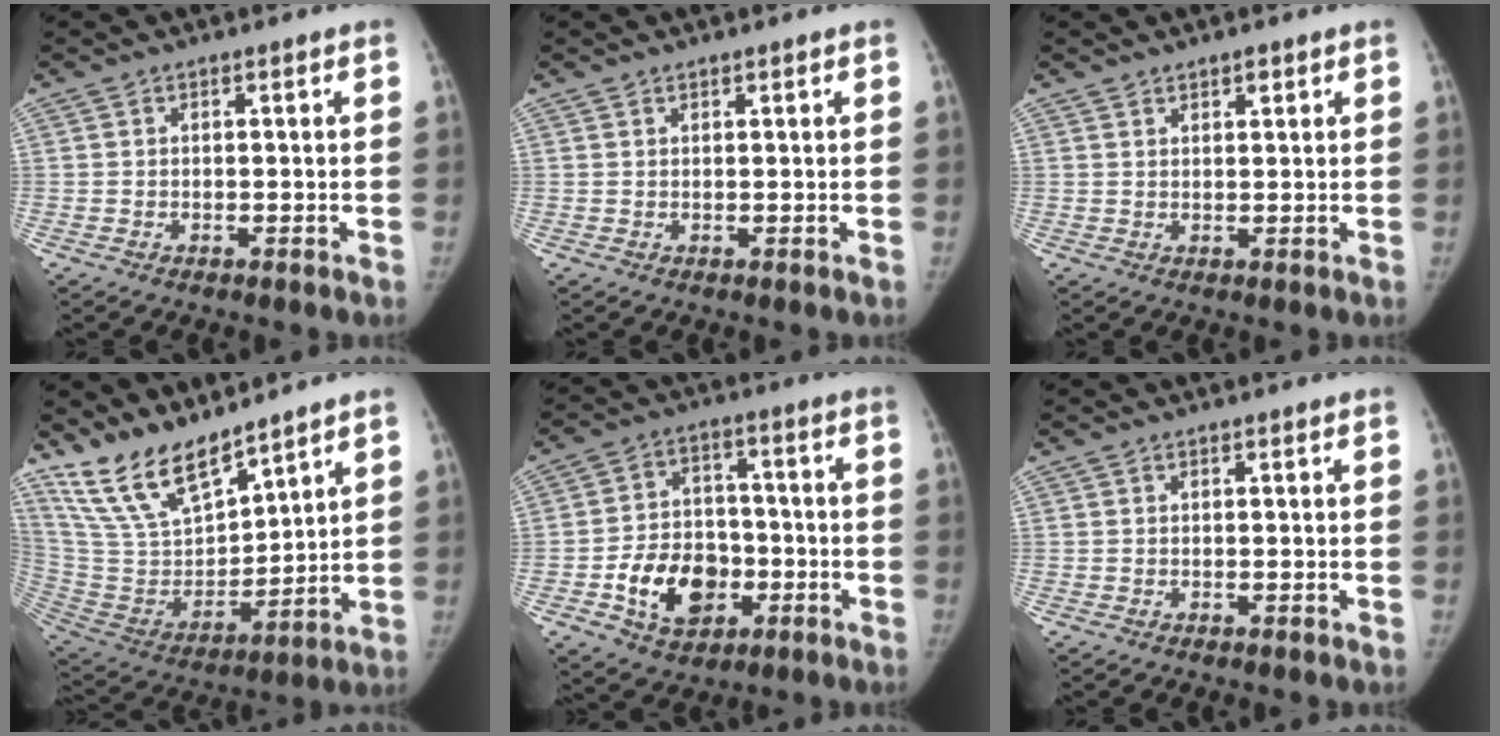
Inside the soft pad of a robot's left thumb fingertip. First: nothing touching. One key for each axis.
{"total": 0.6, "fx": 0.5, "fy": 0.2, "fz": 0.1, "tx": 0.000, "ty": -0.004, "tz": 0.008}
{"total": 1.9, "fx": 1.3, "fy": 0.9, "fz": 1.0, "tx": -0.007, "ty": -0.007, "tz": 0.019}
{"total": 16.2, "fx": 13.4, "fy": 5.6, "fz": 7.3, "tx": -0.109, "ty": -0.073, "tz": 0.271}
{"total": 13.8, "fx": -4.3, "fy": 10.1, "fz": 8.3, "tx": -0.098, "ty": 0.024, "tz": -0.066}
{"total": 0.0}